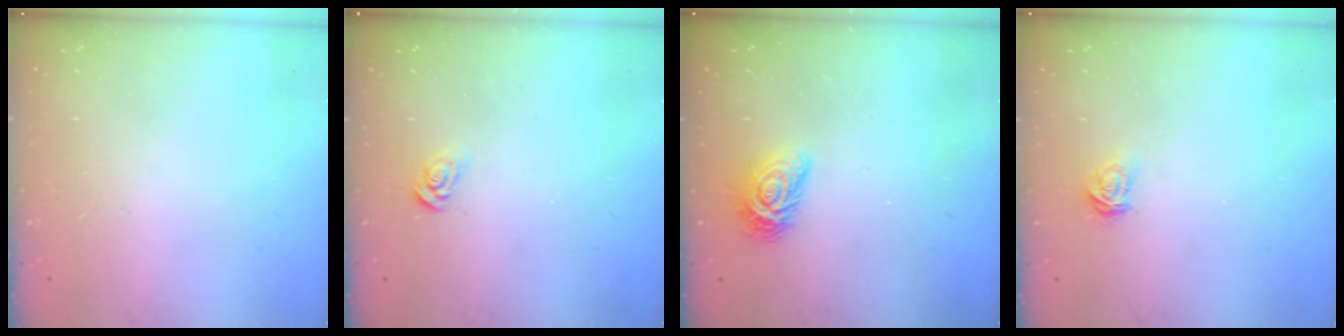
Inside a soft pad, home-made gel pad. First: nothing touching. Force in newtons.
{"total": 3.8, "press": 3.8, "slide": 0.4}
{"total": 9.6, "press": 9.6, "slide": 0.3}
{"total": 3.0, "press": 3.0, "slide": 0.3}